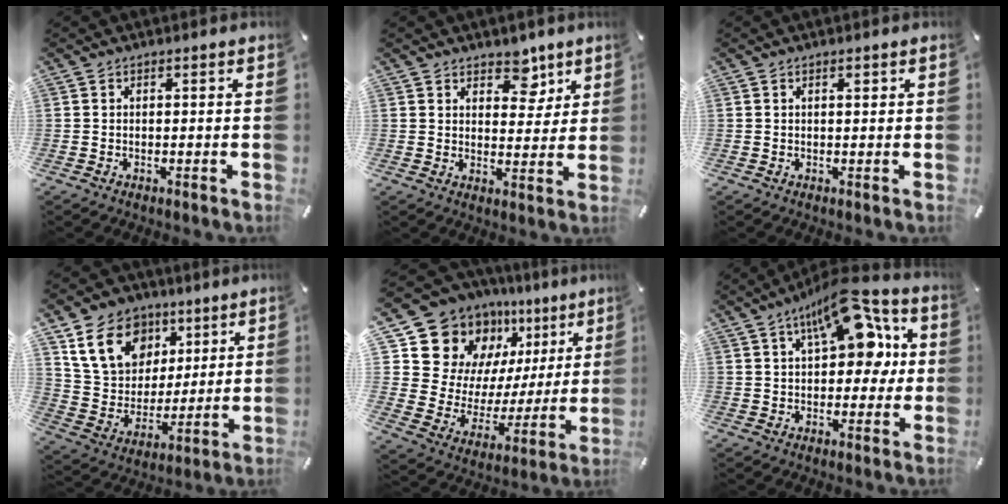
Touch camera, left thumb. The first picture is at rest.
{"total": 6.7, "force": [4.8, 4.3, 2.0], "torque": [0.005, -0.035, 0.077]}
{"total": 0.9, "force": [0.4, 0.3, 0.7], "torque": [-0.013, 0.002, 0.007]}
{"total": 16.7, "force": [8.1, 12.8, 6.9], "torque": [-0.130, -0.024, 0.162]}
{"total": 19.3, "force": [12.8, 12.9, 6.5], "torque": [-0.100, -0.102, 0.241]}
{"total": 14.9, "force": [7.1, 7.6, 10.7], "torque": [-0.154, -0.025, 0.119]}